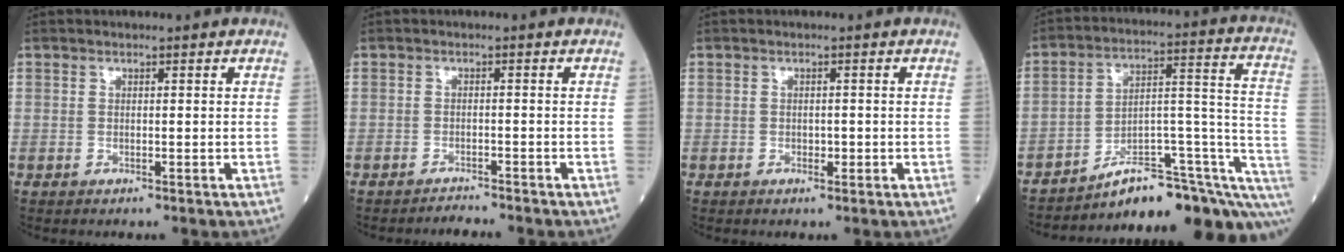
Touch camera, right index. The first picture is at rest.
{"total": 1.8, "force": [-1.7, -0.5, -0.1], "torque": [0.002, -0.008, -0.029]}
{"total": 0.9, "force": [-0.4, 0.5, 0.6], "torque": [-0.009, 0.001, -0.005]}
{"total": 17.5, "force": [-12.7, 4.7, 11.1], "torque": [-0.083, 0.081, -0.174]}